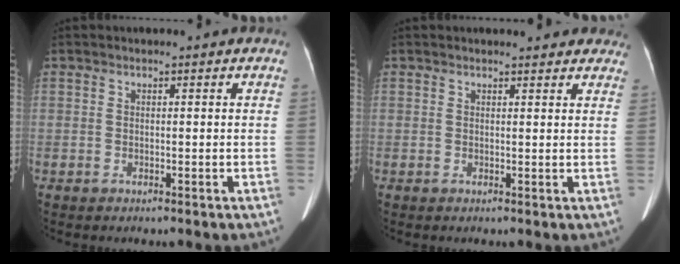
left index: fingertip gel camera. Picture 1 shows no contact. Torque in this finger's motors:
{"motor_torque": [0.51, -1.63, 0.07, -0.01]}